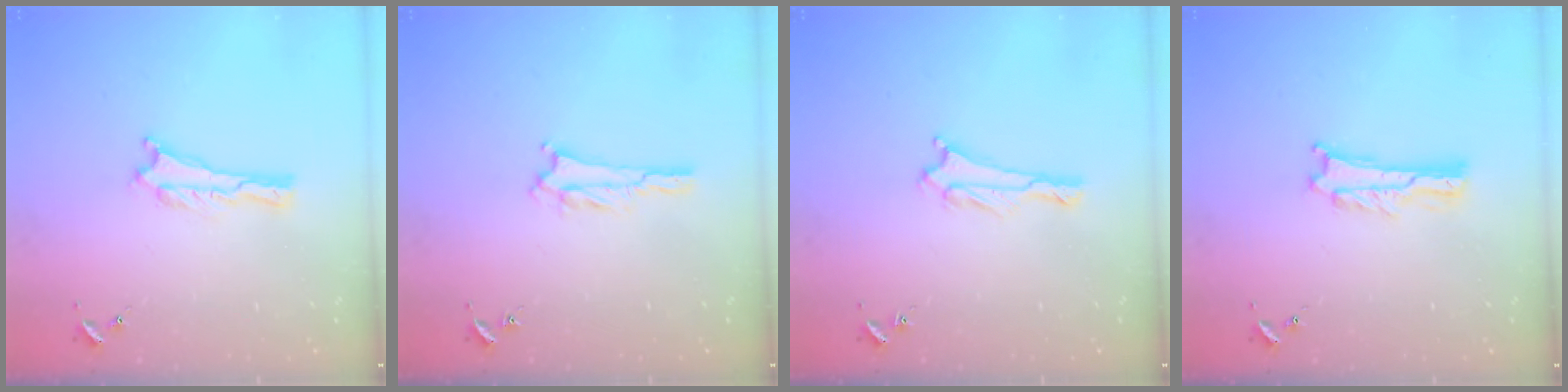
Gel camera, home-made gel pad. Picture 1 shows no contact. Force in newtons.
{"total": 2.1, "press": 2.1, "slide": 0.3}
{"total": 1.4, "press": 1.4, "slide": 0.2}
{"total": 0.8, "press": 0.8, "slide": 0.2}